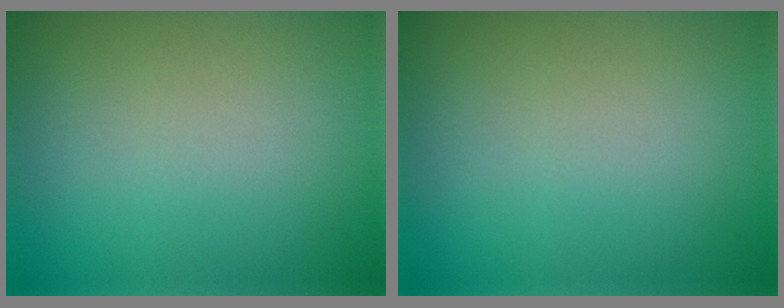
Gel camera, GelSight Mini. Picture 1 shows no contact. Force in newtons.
{"total": 0.0}